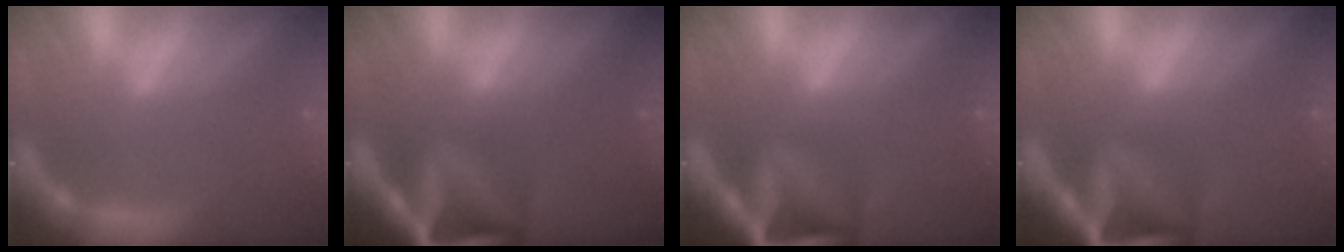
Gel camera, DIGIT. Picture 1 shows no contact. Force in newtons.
{"total": 9.0}
{"total": 8.4}
{"total": 8.4}